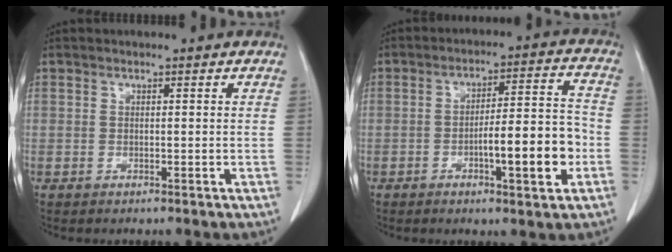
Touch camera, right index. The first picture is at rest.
{"total": 10.7, "force": [-3.3, 1.5, 10.1], "torque": [-0.152, 0.014, -0.047]}